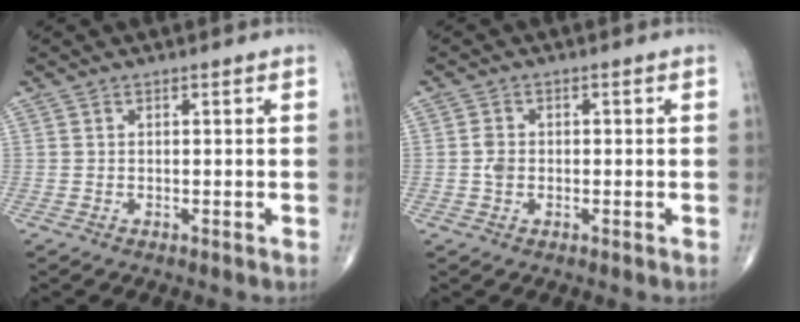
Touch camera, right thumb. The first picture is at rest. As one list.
[{"total": 2.2, "force": [-0.3, 1.8, 1.3], "torque": [-0.021, 0.005, -0.007]}]